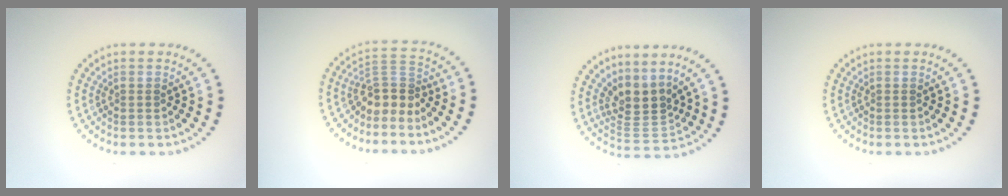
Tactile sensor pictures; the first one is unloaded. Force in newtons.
{"total": 3.0, "press": 2.1, "slide": 2.1}
{"total": 3.3, "press": 2.4, "slide": 2.2}
{"total": 0.0}